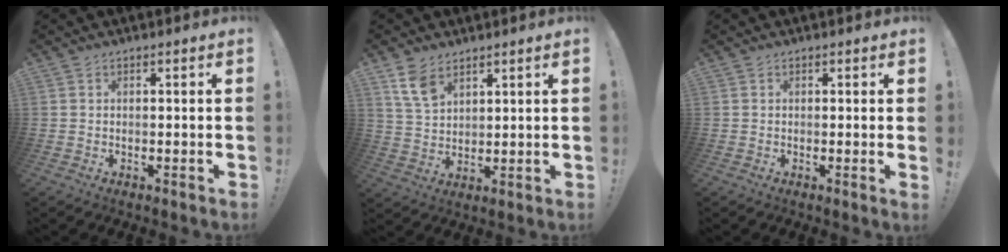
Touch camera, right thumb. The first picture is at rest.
{"total": 7.6, "force": [5.0, 4.1, 4.0], "torque": [-0.072, -0.022, 0.097]}
{"total": 1.1, "force": [0.4, -0.4, 0.9], "torque": [-0.009, -0.004, 0.004]}